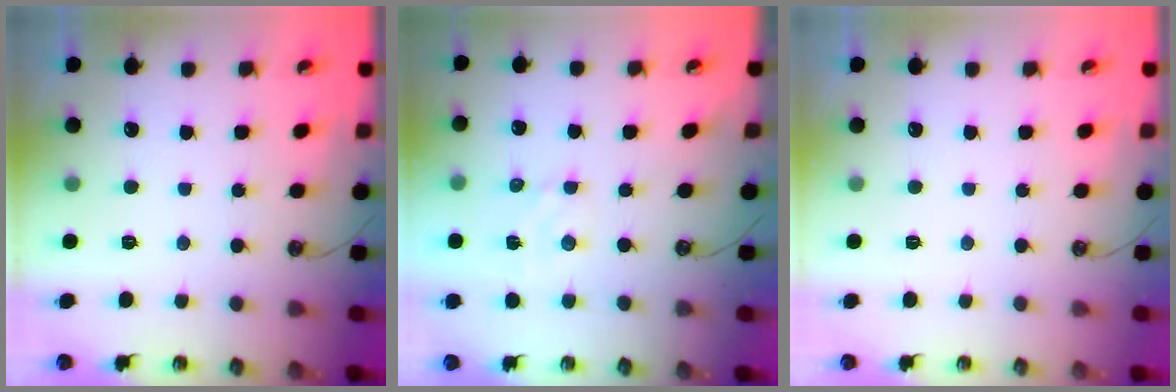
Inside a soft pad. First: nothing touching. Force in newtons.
{"total": 2.8, "press": 2.8, "slide": 0.3}
{"total": 0.0}